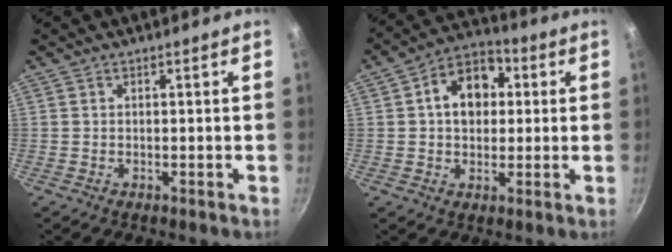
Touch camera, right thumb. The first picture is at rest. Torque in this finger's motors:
{"motor_torque": [0.52, 2.46, 0.64, -0.46, 0.06]}